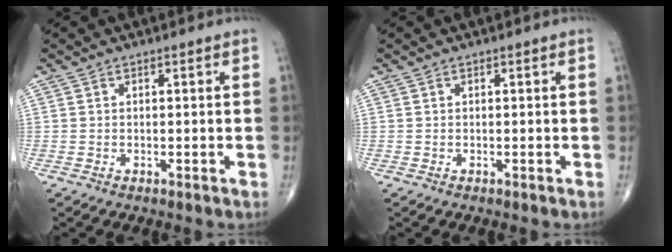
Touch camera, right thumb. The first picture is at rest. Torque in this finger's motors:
{"motor_torque": [0.00, 0.00, 0.00, 0.00, 0.00]}